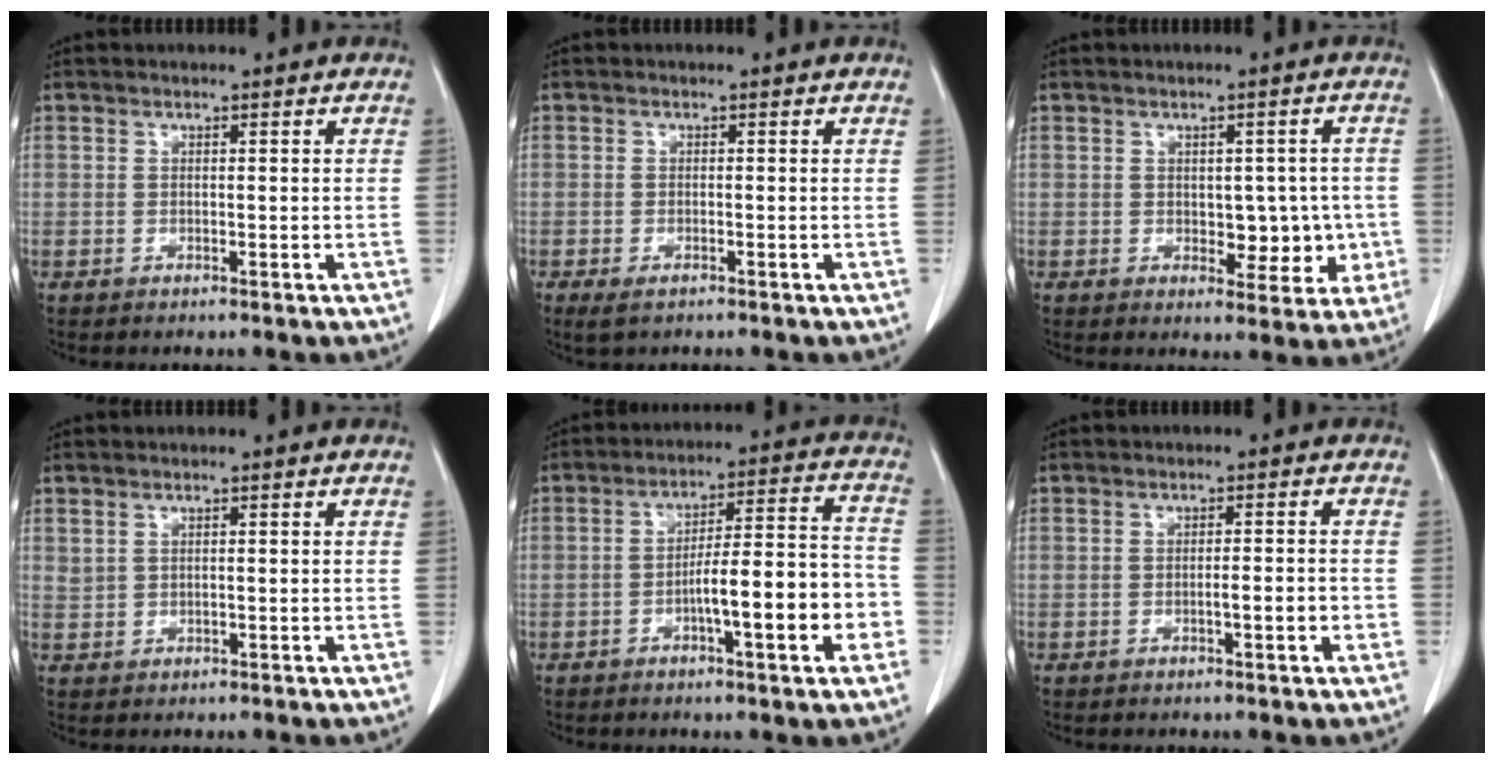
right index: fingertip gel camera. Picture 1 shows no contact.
{"total": 2.3, "force": [-1.5, 0.9, 1.5], "torque": [-0.027, -0.004, -0.019]}
{"total": 5.7, "force": [-0.5, 3.6, 4.4], "torque": [-0.042, 0.009, 0.003]}
{"total": 0.9, "force": [0.7, 0.5, 0.2], "torque": [-0.001, 0.002, 0.017]}
{"total": 12.2, "force": [-3.9, 1.6, 11.4], "torque": [-0.170, 0.023, -0.056]}
{"total": 2.3, "force": [-0.7, 0.4, 2.1], "torque": [-0.035, 0.002, -0.012]}